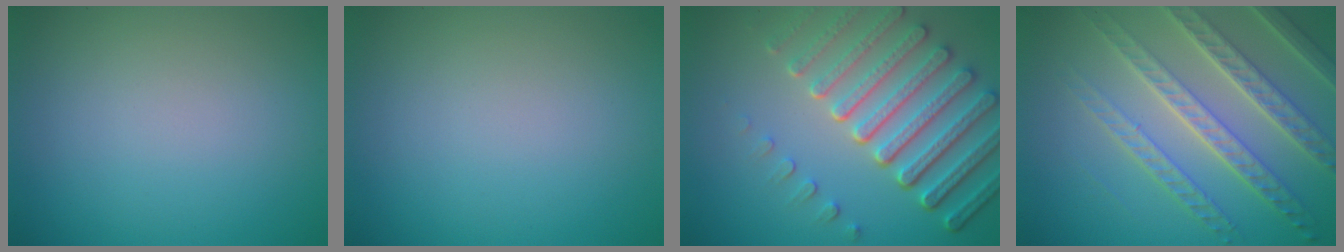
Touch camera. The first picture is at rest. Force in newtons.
{"total": 0.0}
{"total": 7.8, "press": 5.8, "slide": 5.3}
{"total": 7.2, "press": 5.5, "slide": 4.7}